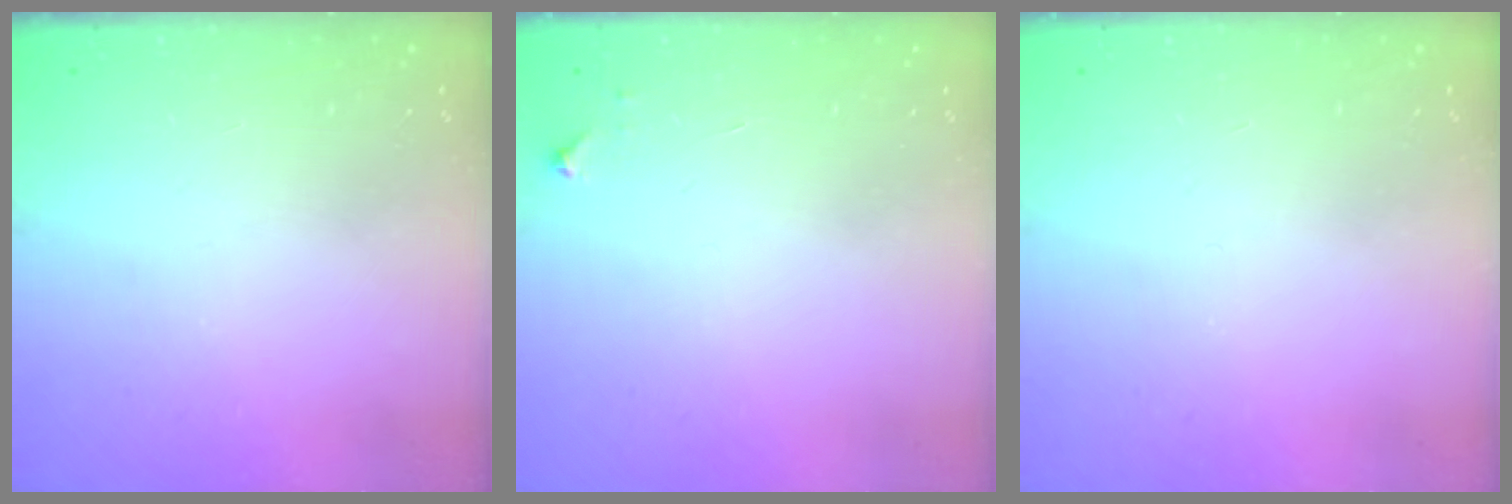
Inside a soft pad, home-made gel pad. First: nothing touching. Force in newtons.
{"total": 3.3, "press": 3.2, "slide": 0.4}
{"total": 0.0}